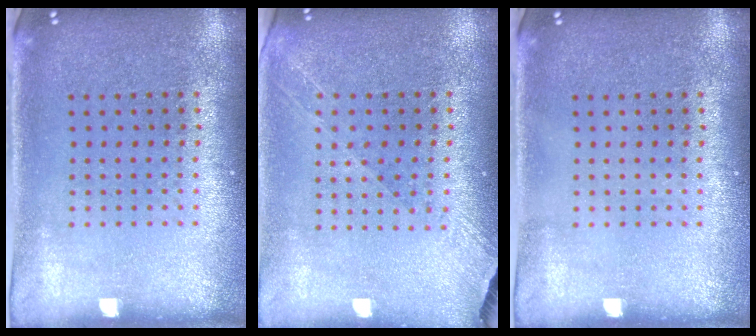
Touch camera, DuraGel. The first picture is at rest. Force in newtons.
{"total": 1.3, "press": 1.2, "slide": 0.5}
{"total": 0.0}